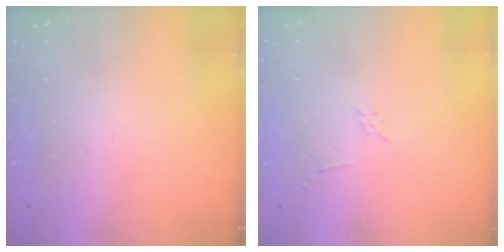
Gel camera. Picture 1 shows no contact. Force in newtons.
{"total": 2.3, "press": 2.3, "slide": 0.4}